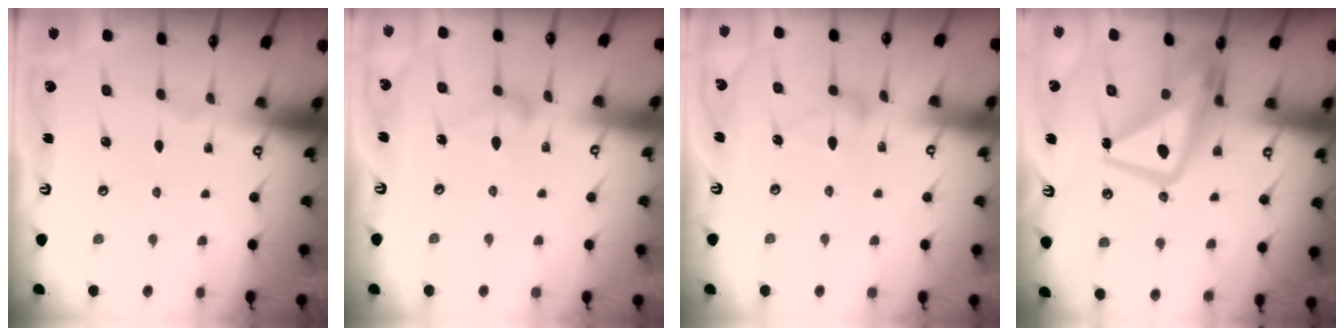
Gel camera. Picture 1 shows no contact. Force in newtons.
{"total": 7.3, "press": 7.3, "slide": 0.3}
{"total": 7.6, "press": 7.6, "slide": 0.4}
{"total": 12.7, "press": 12.6, "slide": 1.6}